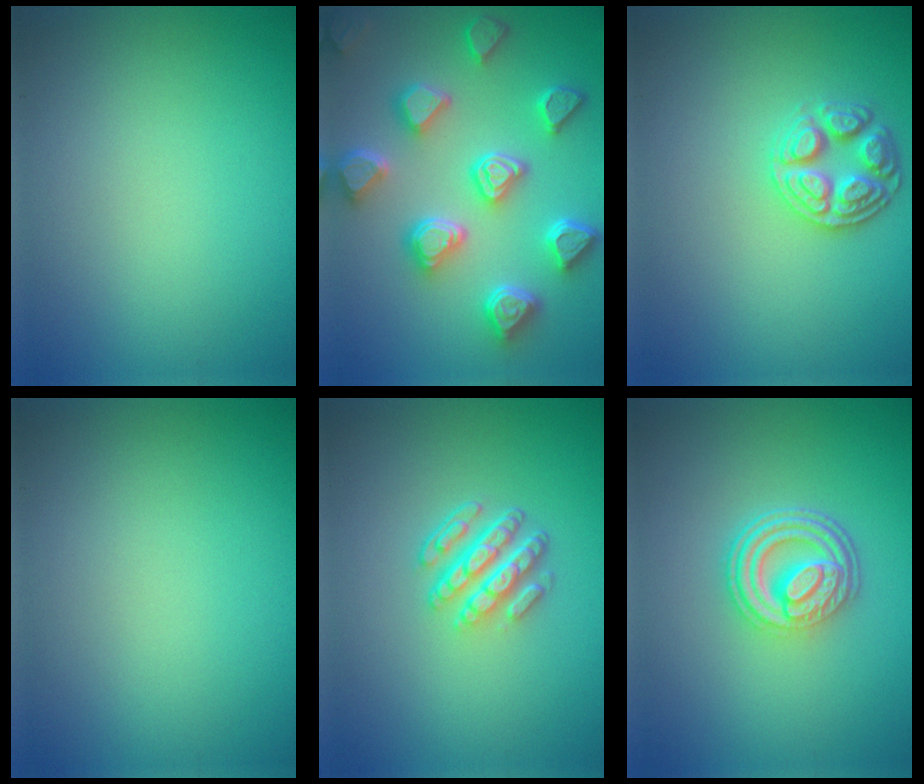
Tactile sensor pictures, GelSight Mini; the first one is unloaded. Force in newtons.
{"total": 6.6, "press": 6.0, "slide": 2.7}
{"total": 3.3, "press": 3.0, "slide": 1.3}
{"total": 0.0}
{"total": 4.7, "press": 3.3, "slide": 3.3}
{"total": 4.9, "press": 3.8, "slide": 3.1}